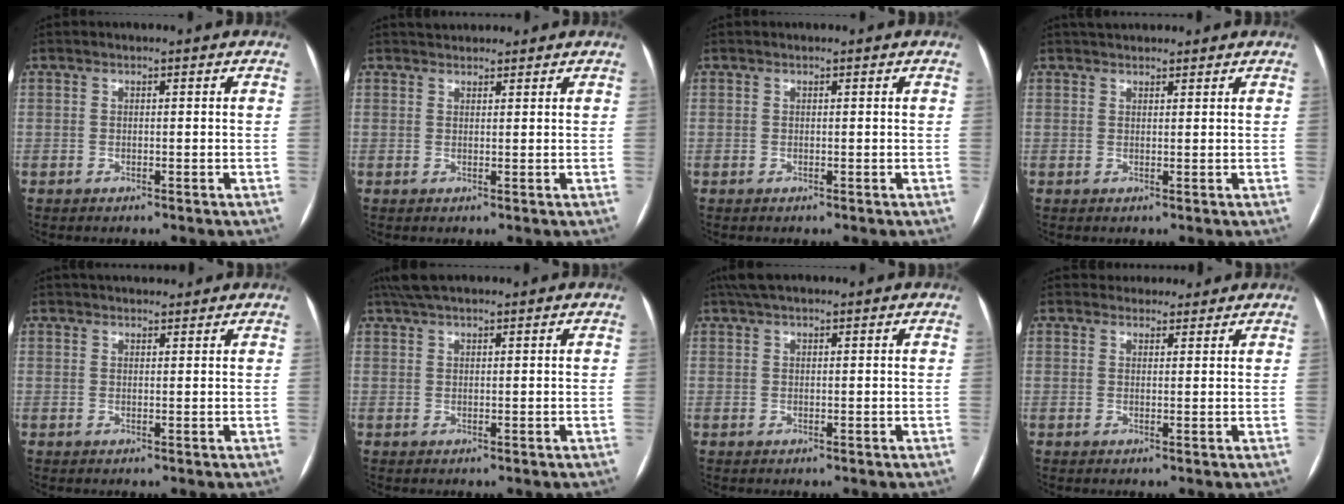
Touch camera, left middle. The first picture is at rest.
{"total": 3.0, "force": [2.8, 1.0, 0.6], "torque": [-0.006, 0.028, 0.042]}
{"total": 0.0}
{"total": 4.9, "force": [4.3, 1.5, 1.6], "torque": [-0.018, 0.035, 0.061]}
{"total": 5.6, "force": [4.9, 1.2, 2.4], "torque": [-0.032, 0.030, 0.073]}
{"total": 4.8, "force": [3.9, 1.0, 2.6], "torque": [-0.046, 0.032, 0.071]}
{"total": 4.1, "force": [3.2, 1.0, 2.4], "torque": [-0.042, 0.033, 0.057]}
{"total": 4.2, "force": [3.8, 1.8, 0.1], "torque": [0.009, 0.010, 0.045]}